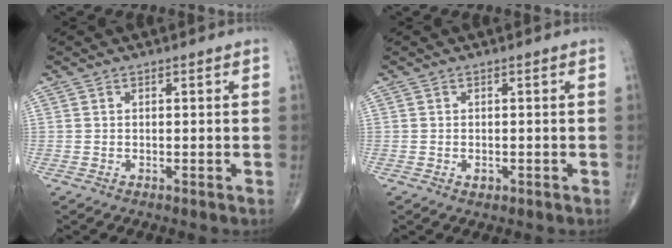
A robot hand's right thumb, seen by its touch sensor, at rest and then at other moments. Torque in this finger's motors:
{"motor_torque": [-0.26, 0.05, 0.06, 0.12, 0.03]}